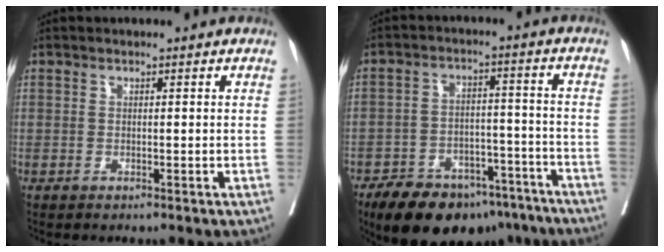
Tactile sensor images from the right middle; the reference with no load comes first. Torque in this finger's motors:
{"motor_torque": [1.07, -1.07, 0.45, 0.09]}